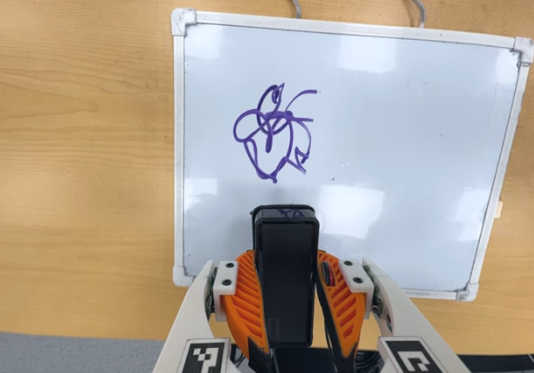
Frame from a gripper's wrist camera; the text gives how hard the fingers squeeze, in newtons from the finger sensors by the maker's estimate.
{"total": 8.7, "left": 6.7, "right": 10.7}